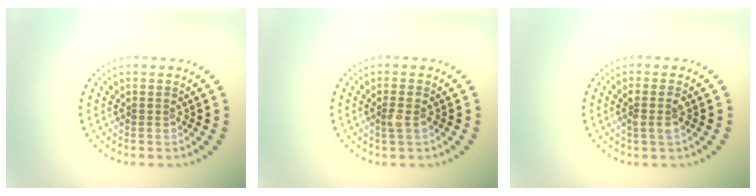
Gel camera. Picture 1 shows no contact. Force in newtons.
{"total": 1.1, "press": 1.0, "slide": 0.3}
{"total": 1.5, "press": 1.4, "slide": 0.6}